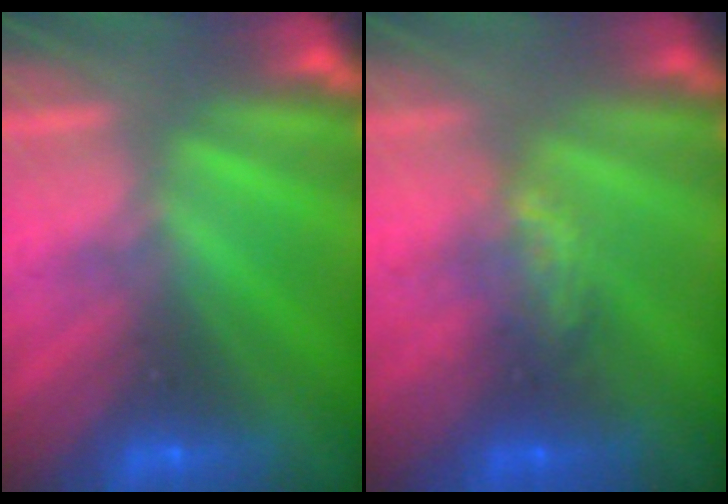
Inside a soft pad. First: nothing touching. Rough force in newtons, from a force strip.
{"total": 4.6}